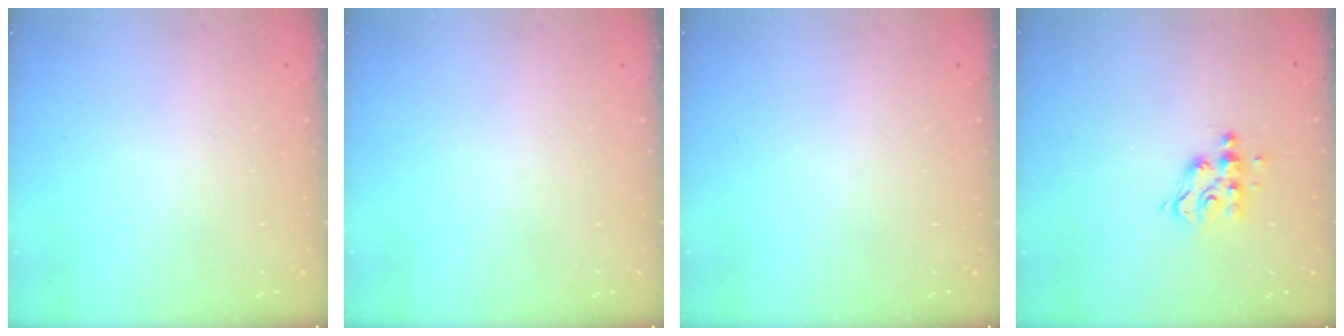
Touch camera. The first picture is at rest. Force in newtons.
{"total": 0.0}
{"total": 0.0}
{"total": 7.2, "press": 7.2, "slide": 0.2}